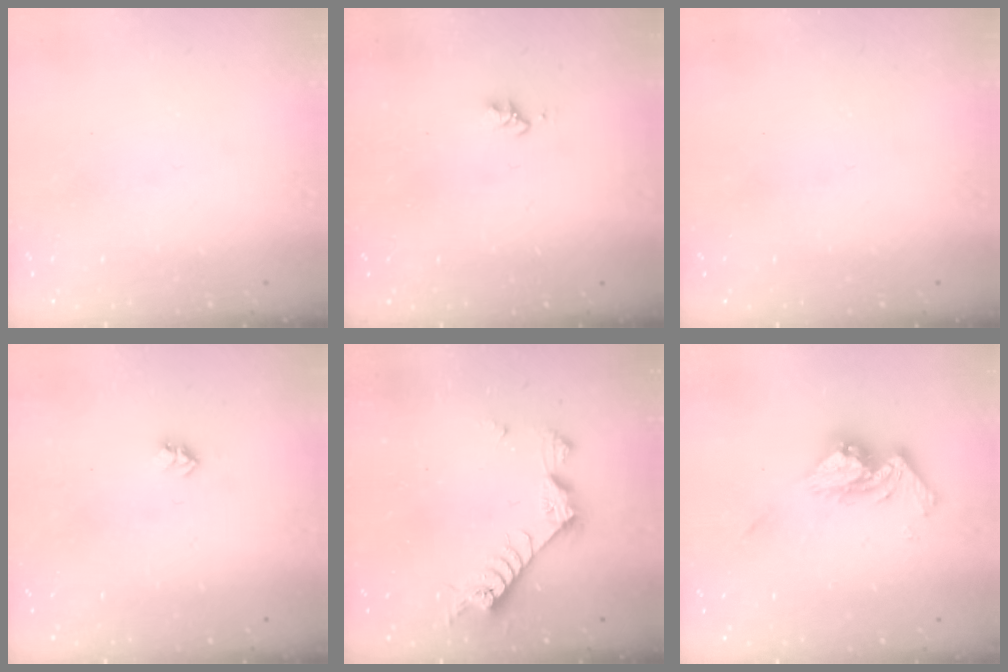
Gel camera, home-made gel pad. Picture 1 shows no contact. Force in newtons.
{"total": 2.6, "press": 2.6, "slide": 0.4}
{"total": 0.0}
{"total": 2.7, "press": 2.7, "slide": 0.4}
{"total": 7.9, "press": 7.8, "slide": 1.3}
{"total": 13.5, "press": 13.4, "slide": 1.2}